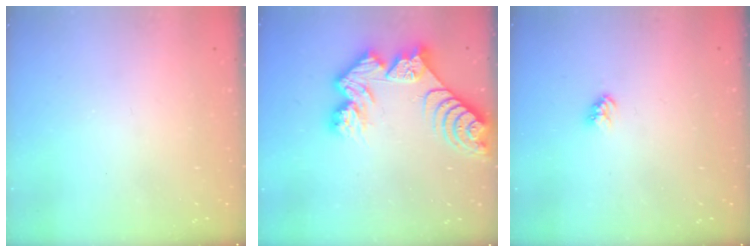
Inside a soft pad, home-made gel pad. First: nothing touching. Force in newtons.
{"total": 12.9, "press": 12.9, "slide": 1.3}
{"total": 3.2, "press": 3.1, "slide": 0.4}